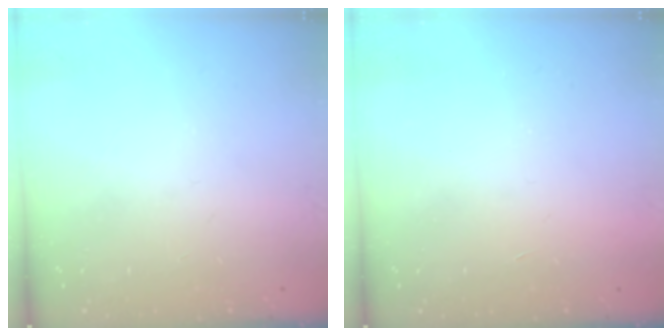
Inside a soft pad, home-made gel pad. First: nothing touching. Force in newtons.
{"total": 1.7, "press": 1.7, "slide": 0.1}